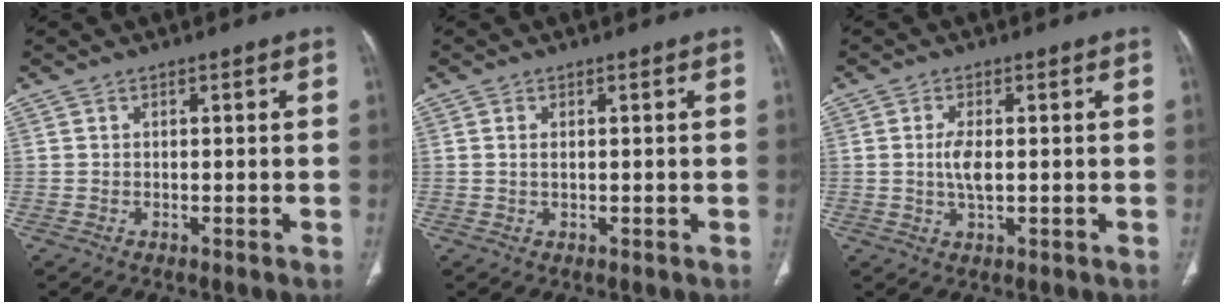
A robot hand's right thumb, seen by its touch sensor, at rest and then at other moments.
{"total": 1.2, "force": [0.3, 0.6, 1.0], "torque": [-0.024, 0.001, 0.008]}
{"total": 3.9, "force": [0.1, 1.5, 3.6], "torque": [-0.078, -0.004, 0.004]}